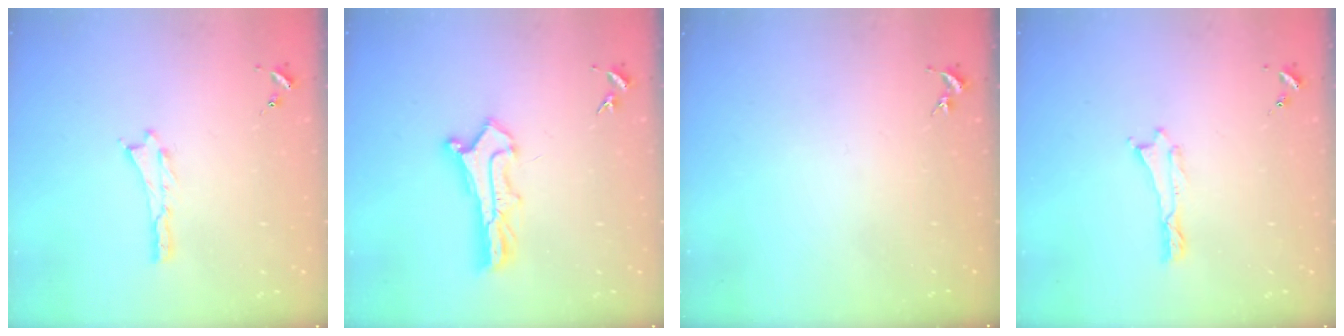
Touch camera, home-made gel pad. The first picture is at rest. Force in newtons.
{"total": 2.6, "press": 2.6, "slide": 0.2}
{"total": 0.0}
{"total": 0.0}